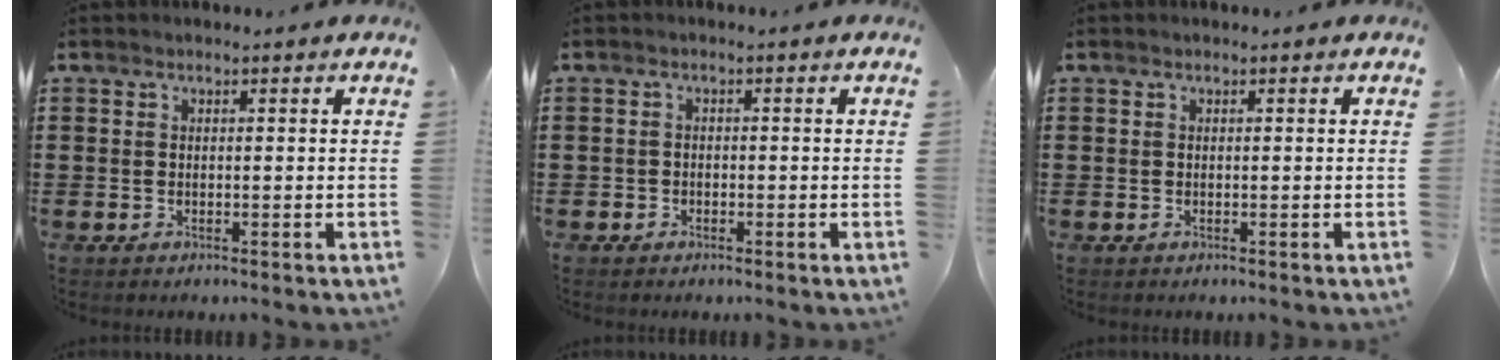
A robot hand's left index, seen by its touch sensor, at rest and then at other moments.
{"total": 1.0, "force": [-0.8, 0.6, 0.0], "torque": [-0.003, 0.003, -0.019]}
{"total": 0.0}